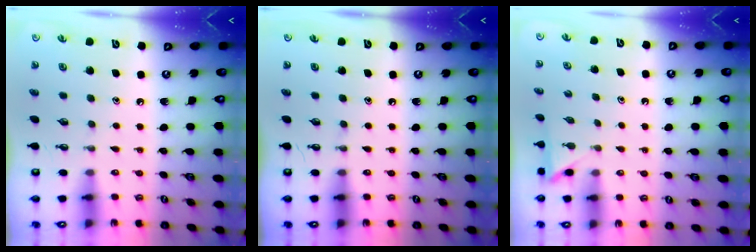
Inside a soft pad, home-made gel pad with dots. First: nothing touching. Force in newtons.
{"total": 0.0}
{"total": 2.5, "press": 2.5, "slide": 0.3}